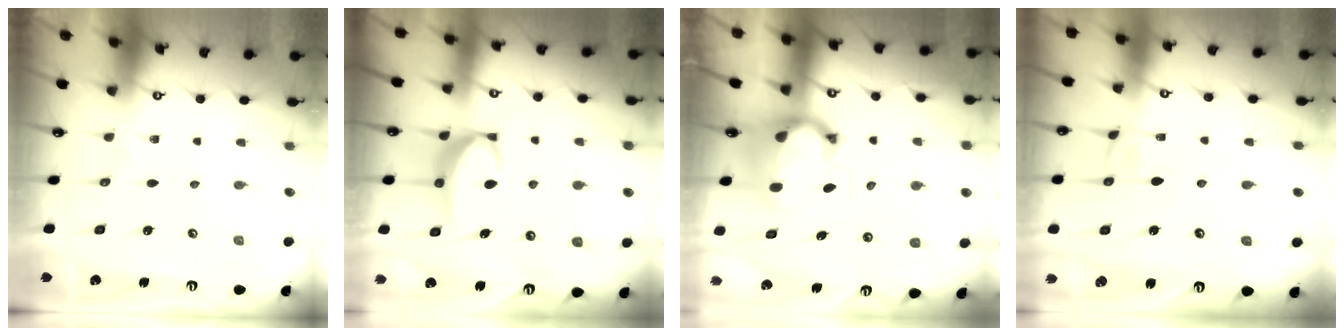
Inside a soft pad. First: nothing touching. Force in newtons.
{"total": 4.9, "press": 4.9, "slide": 0.4}
{"total": 3.0, "press": 2.7, "slide": 1.4}
{"total": 4.0, "press": 4.0, "slide": 0.0}